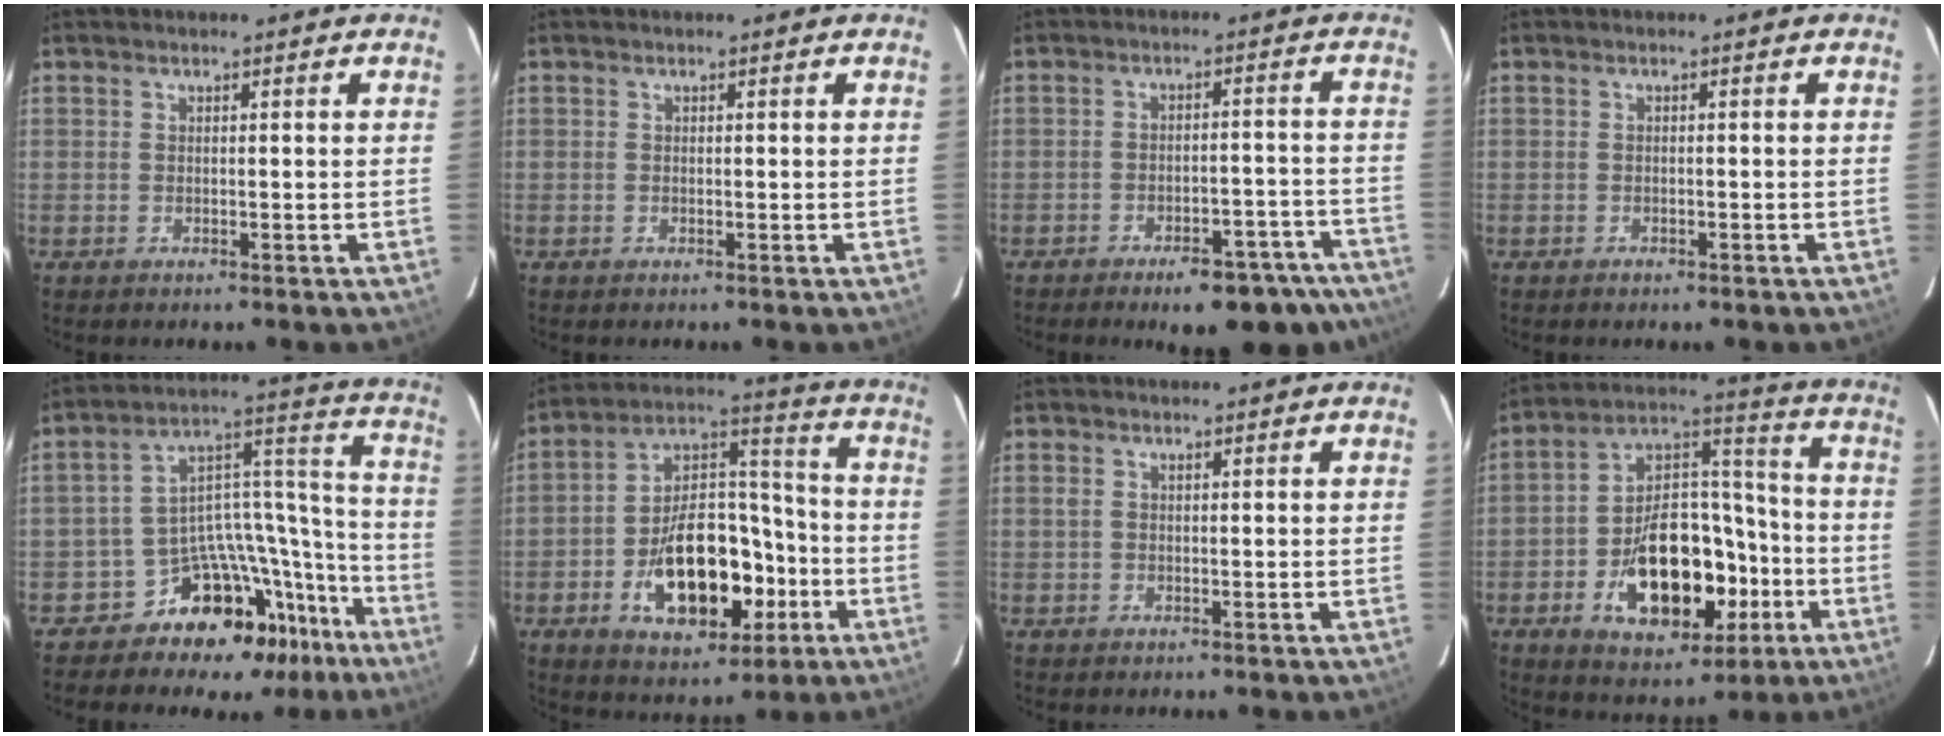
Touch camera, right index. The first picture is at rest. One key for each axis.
{"total": 0.0}
{"total": 14.1, "fx": -11.7, "fy": 4.6, "fz": 6.5, "tx": -0.075, "ty": 0.022, "tz": -0.128}
{"total": 1.3, "fx": -1.0, "fy": 0.6, "fz": 0.5, "tx": -0.010, "ty": 0.001, "tz": -0.014}
{"total": 17.9, "fx": -14.5, "fy": 9.0, "fz": 5.4, "tx": -0.062, "ty": 0.080, "tz": -0.214}
{"total": 19.3, "fx": -6.8, "fy": 10.8, "fz": 14.4, "tx": -0.257, "ty": 0.035, "tz": -0.092}
{"total": 0.5, "fx": 0.3, "fy": 0.2, "fz": 0.4, "tx": -0.011, "ty": 0.003, "tz": 0.004}
{"total": 20.8, "fx": -7.3, "fy": 12.1, "fz": 15.2, "tx": -0.275, "ty": 0.040, "tz": -0.098}